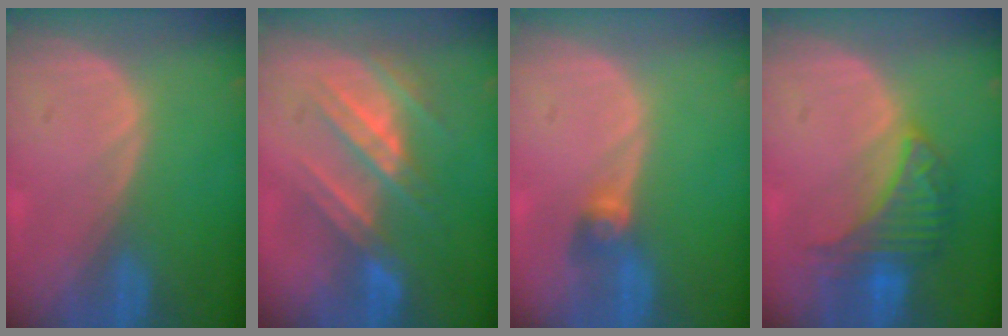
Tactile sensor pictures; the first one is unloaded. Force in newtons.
{"total": 7.8, "press": 7.6, "slide": 1.7}
{"total": 2.7, "press": 2.6, "slide": 0.5}
{"total": 6.7, "press": 6.6, "slide": 1.2}